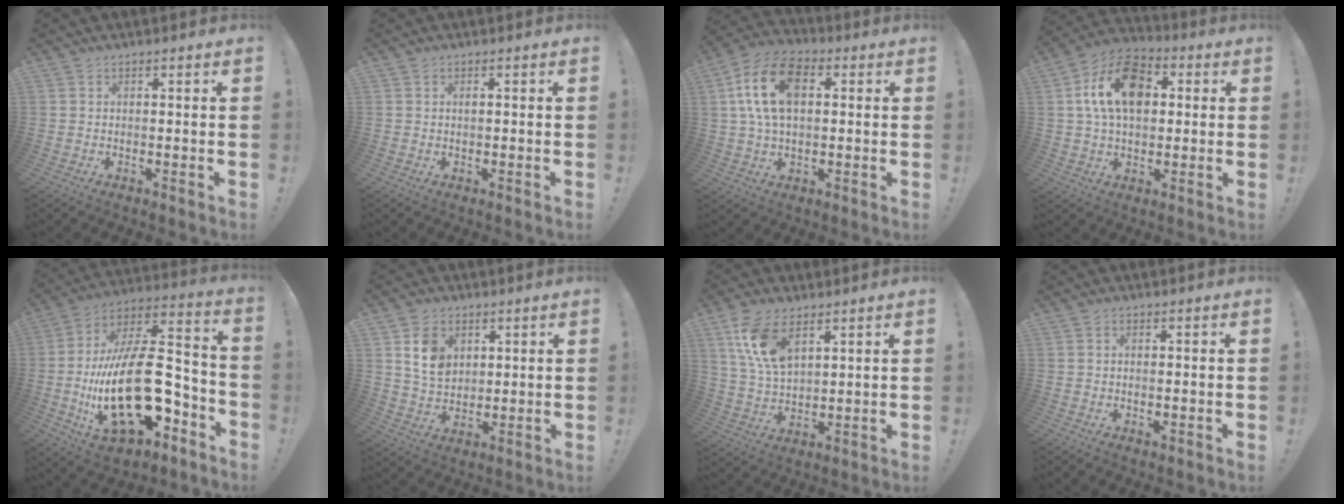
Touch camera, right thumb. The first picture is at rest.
{"total": 0.5, "force": [0.1, 0.3, 0.4], "torque": [-0.002, -0.002, 0.001]}
{"total": 16.3, "force": [3.5, 10.2, 12.2], "torque": [-0.230, 0.007, 0.060]}
{"total": 16.6, "force": [4.1, 10.9, 11.9], "torque": [-0.193, 0.008, 0.077]}
{"total": 27.8, "force": [-6.7, 14.1, 23.0], "torque": [-0.430, 0.034, -0.104]}
{"total": 9.6, "force": [3.8, 7.2, 5.0], "torque": [-0.075, -0.008, 0.076]}
{"total": 12.3, "force": [6.5, 6.5, 8.2], "torque": [-0.170, -0.017, 0.123]}
{"total": 0.9, "force": [0.0, 0.3, 0.8], "torque": [-0.011, -0.001, -0.002]}